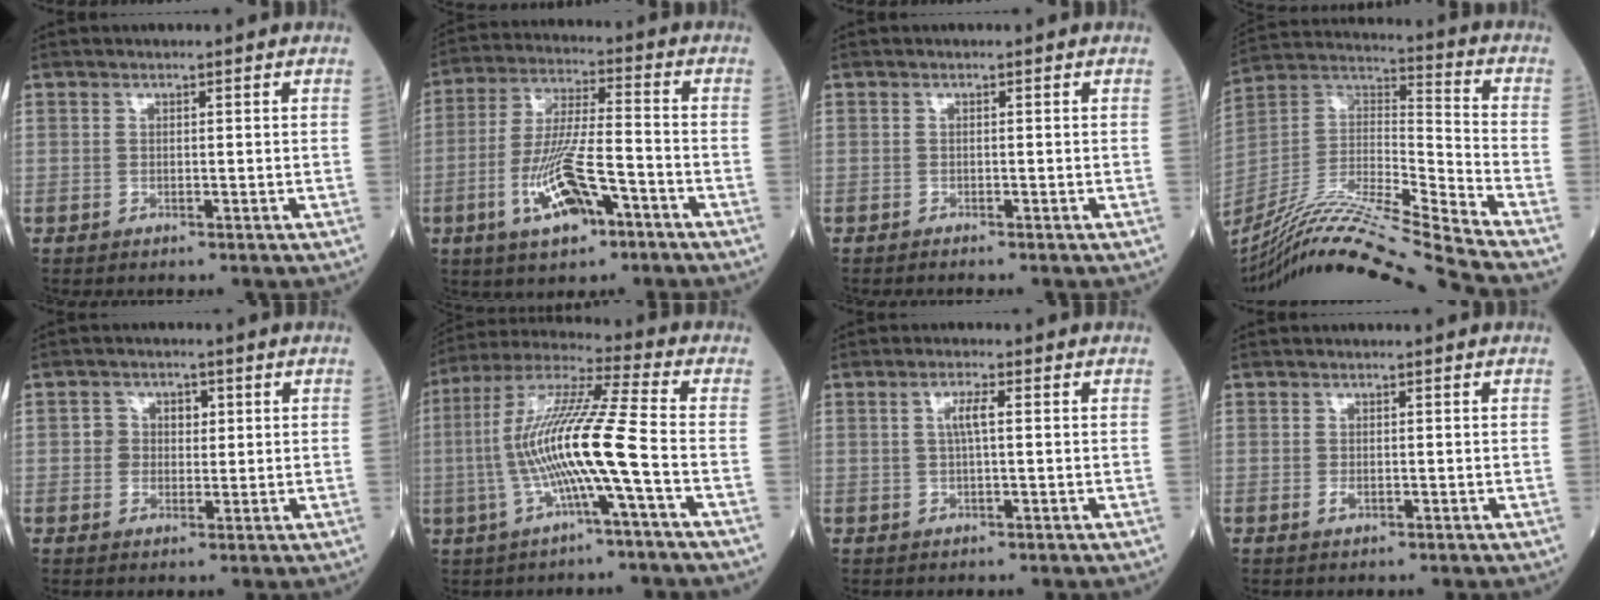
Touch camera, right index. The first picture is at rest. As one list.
[{"total": 11.7, "force": [-5.1, 2.9, 10.2], "torque": [-0.204, -0.004, -0.088]}, {"total": 1.4, "force": [-1.3, -0.1, 0.6], "torque": [-0.003, 0.001, -0.017]}, {"total": 23.0, "force": [-19.9, -2.4, 11.2], "torque": [-0.231, -0.019, -0.361]}, {"total": 3.6, "force": [0.7, 3.1, 1.8], "torque": [-0.020, 0.011, 0.009]}, {"total": 14.0, "force": [-2.8, -0.7, 13.7], "torque": [-0.274, 0.013, -0.063]}, {"total": 2.7, "force": [0.4, 0.3, 2.6], "torque": [-0.054, 0.003, 0.008]}, {"total": 0.8, "force": [-0.3, 0.4, 0.7], "torque": [-0.019, -0.003, -0.004]}]